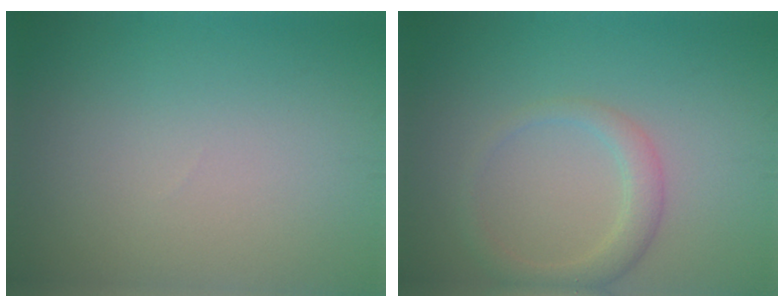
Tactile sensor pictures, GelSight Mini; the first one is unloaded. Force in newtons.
{"total": 2.5, "press": 2.5, "slide": 0.2}